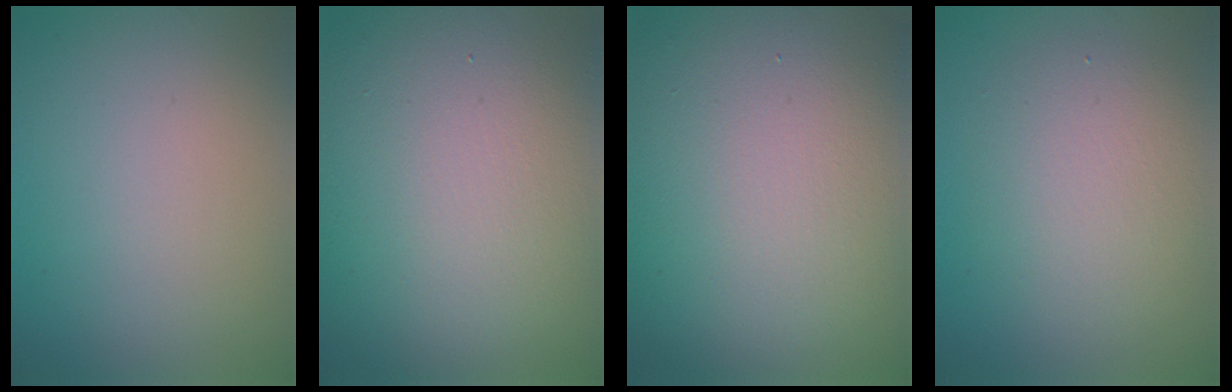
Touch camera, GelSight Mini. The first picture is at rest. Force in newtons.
{"total": 17.6, "press": 17.6, "slide": 1.1}
{"total": 22.1, "press": 22.1, "slide": 1.2}
{"total": 4.4, "press": 4.4, "slide": 0.4}